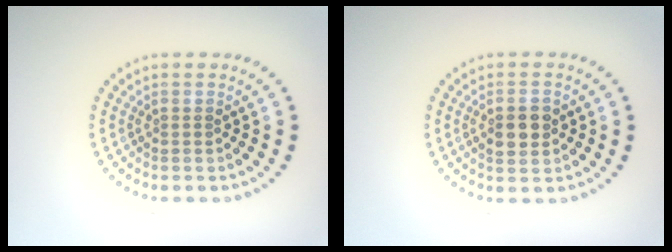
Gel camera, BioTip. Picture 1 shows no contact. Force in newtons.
{"total": 2.8, "press": 2.8, "slide": 0.1}